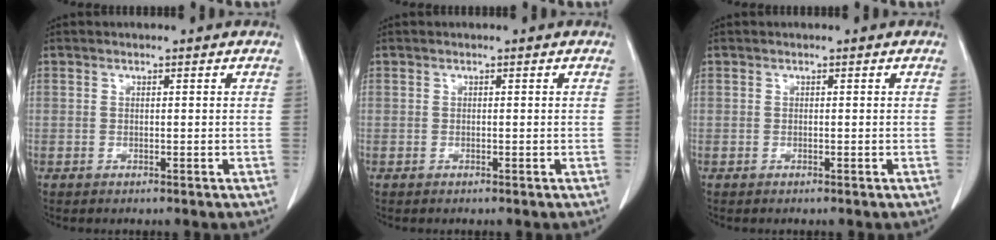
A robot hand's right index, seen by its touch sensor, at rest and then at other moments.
{"total": 0.0}
{"total": 0.0}